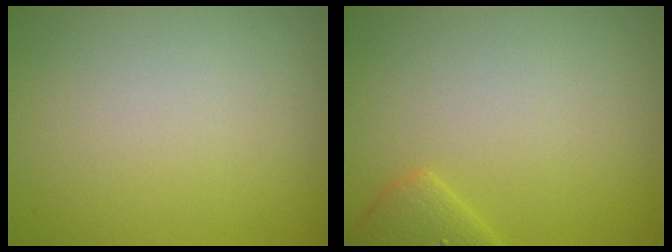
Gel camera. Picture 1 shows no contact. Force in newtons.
{"total": 1.8, "press": 1.8, "slide": 0.1}